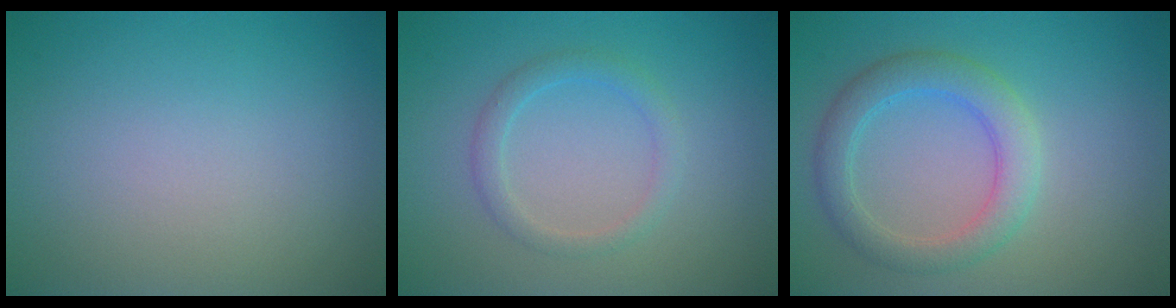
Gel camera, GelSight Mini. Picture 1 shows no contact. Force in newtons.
{"total": 1.9, "press": 1.9, "slide": 0.2}
{"total": 3.7, "press": 3.7, "slide": 0.3}